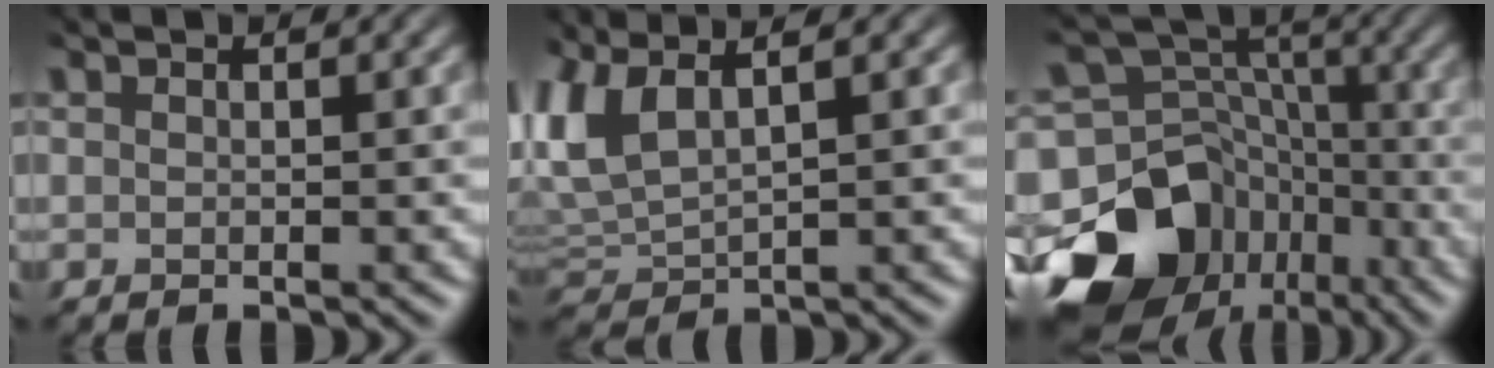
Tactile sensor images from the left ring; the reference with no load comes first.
{"total": 4.5, "force": [1.4, 2.1, 3.7], "torque": [-0.108, 0.010, 0.036]}
{"total": 12.7, "force": [-8.3, 8.9, 3.6], "torque": [-0.077, 0.006, -0.139]}